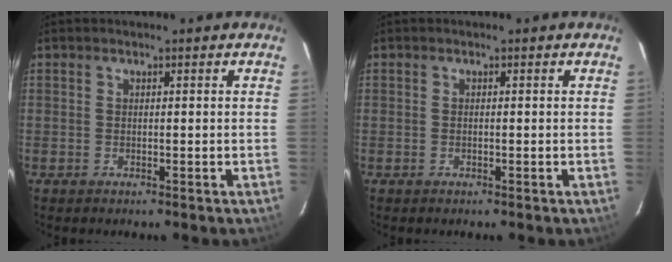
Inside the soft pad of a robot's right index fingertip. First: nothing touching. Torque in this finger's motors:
{"motor_torque": [-0.29, 0.22, -0.04, 0.00]}